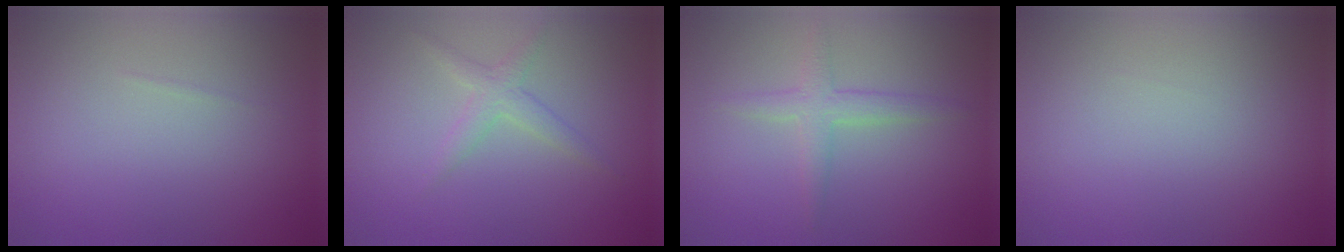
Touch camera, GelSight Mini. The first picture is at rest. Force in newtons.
{"total": 1.9, "press": 1.9, "slide": 0.1}
{"total": 2.2, "press": 2.2, "slide": 0.1}
{"total": 0.0}